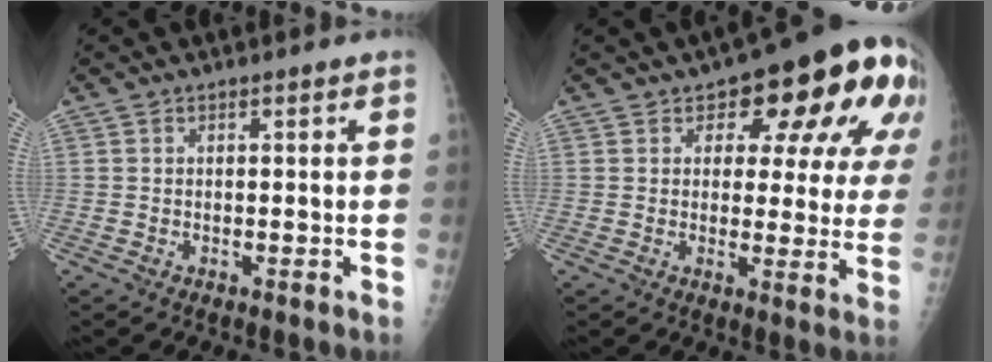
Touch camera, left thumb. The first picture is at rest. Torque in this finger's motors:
{"motor_torque": [0.07, 0.75, 0.31, -0.17, 0.08]}